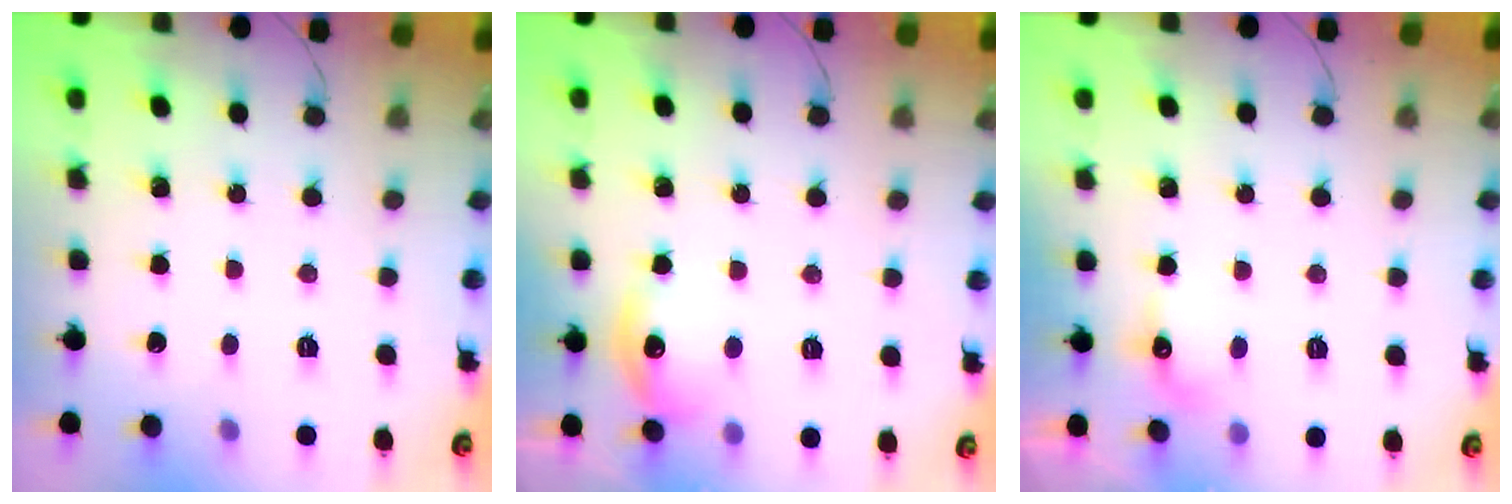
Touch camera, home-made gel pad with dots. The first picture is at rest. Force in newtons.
{"total": 10.9, "press": 10.8, "slide": 0.5}
{"total": 5.9, "press": 5.6, "slide": 1.7}